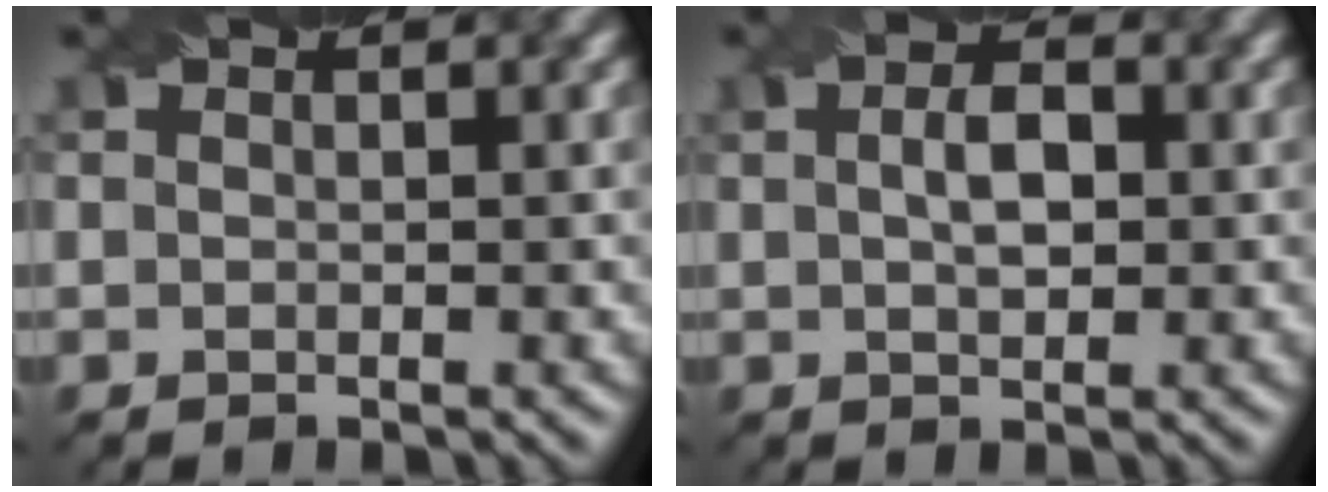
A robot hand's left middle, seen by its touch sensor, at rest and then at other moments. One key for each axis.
{"total": 2.7, "fx": 0.1, "fy": 1.4, "fz": 2.3, "tx": -0.048, "ty": 0.006, "tz": 0.003}